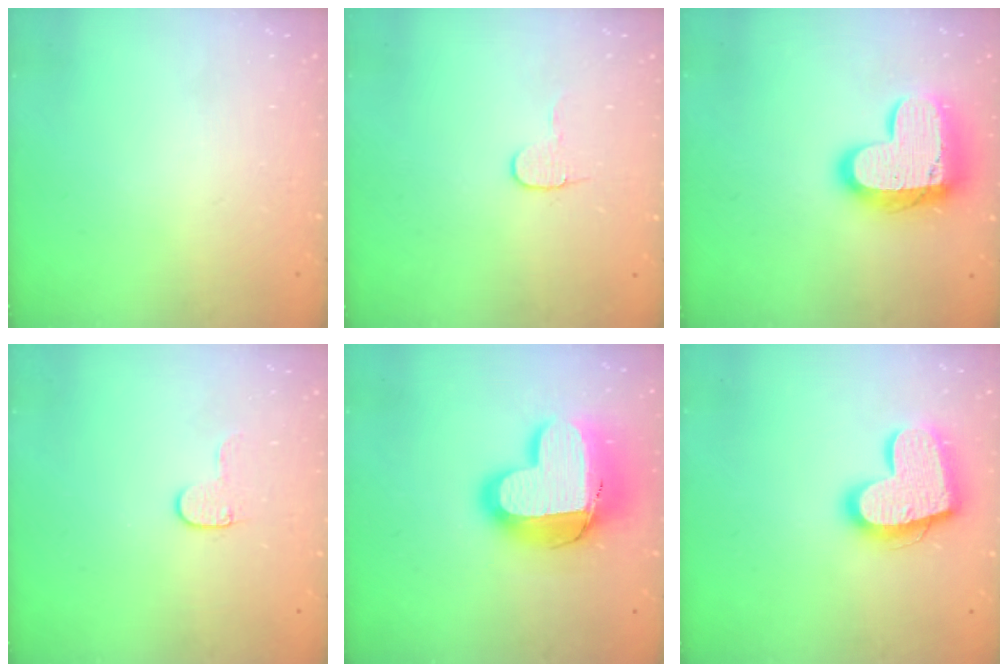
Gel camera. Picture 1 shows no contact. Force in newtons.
{"total": 6.1, "press": 6.0, "slide": 0.5}
{"total": 19.0, "press": 19.0, "slide": 1.5}
{"total": 5.5, "press": 5.5, "slide": 0.5}
{"total": 18.9, "press": 18.9, "slide": 1.6}
{"total": 18.3, "press": 18.2, "slide": 1.4}